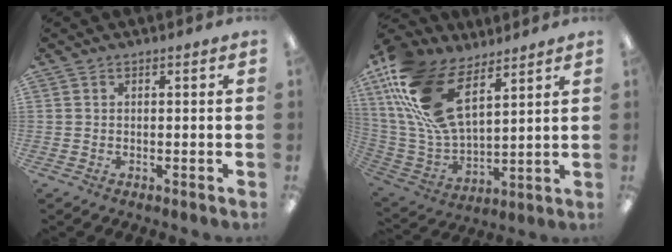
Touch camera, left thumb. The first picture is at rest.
{"total": 22.4, "force": [11.2, 11.5, 15.7], "torque": [-0.351, -0.036, 0.199]}